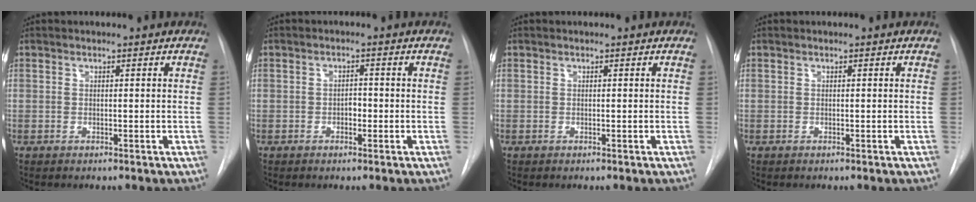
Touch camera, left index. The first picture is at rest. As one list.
[{"total": 1.7, "force": [-0.7, 0.9, 1.2], "torque": [-0.014, 0.003, -0.011]}, {"total": 0.0}, {"total": 0.0}]